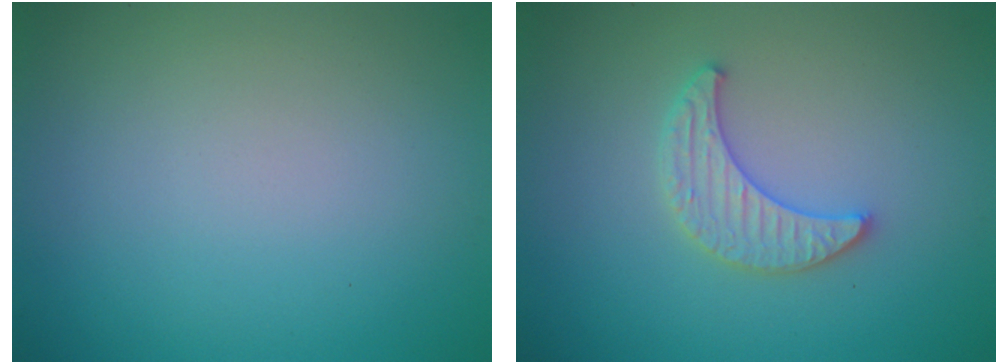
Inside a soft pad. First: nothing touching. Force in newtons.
{"total": 2.9, "press": 2.9, "slide": 0.7}